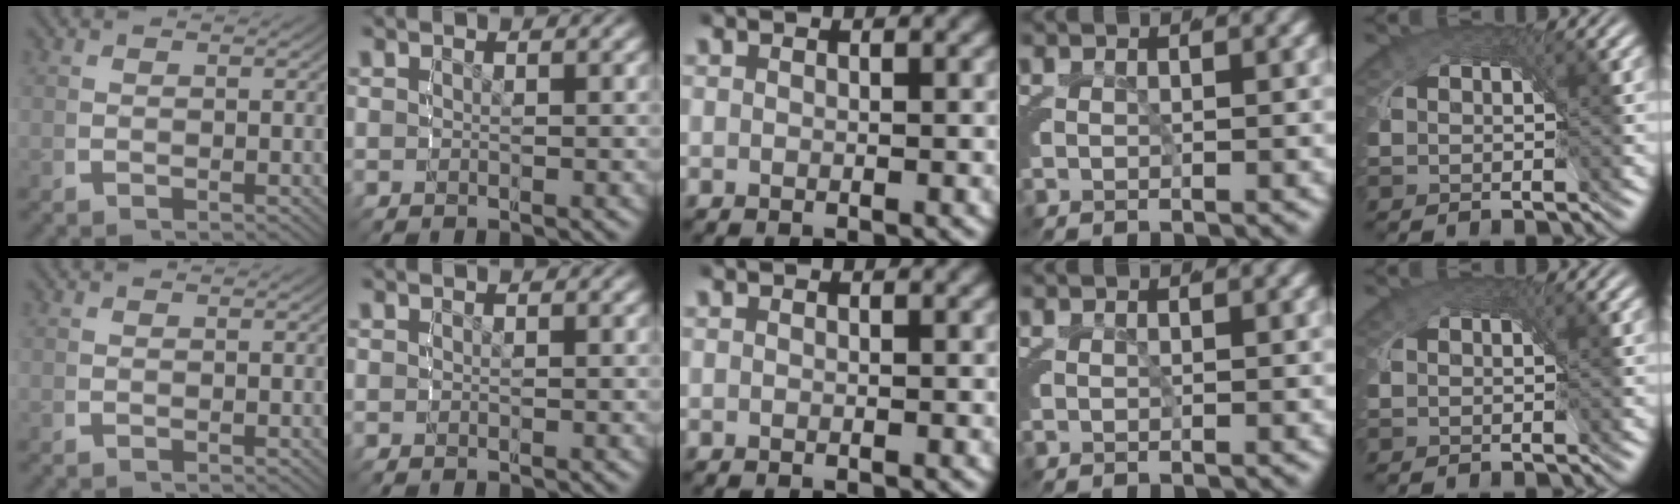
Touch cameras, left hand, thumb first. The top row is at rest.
{"little": {"total": 0.6, "force": [0.0, 0.6, 0.1], "torque": [-0.006, -0.002, -0.002]}}